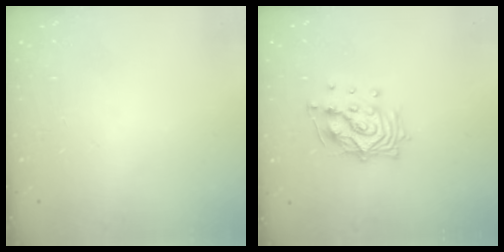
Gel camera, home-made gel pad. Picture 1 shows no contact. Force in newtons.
{"total": 12.6, "press": 12.5, "slide": 1.3}